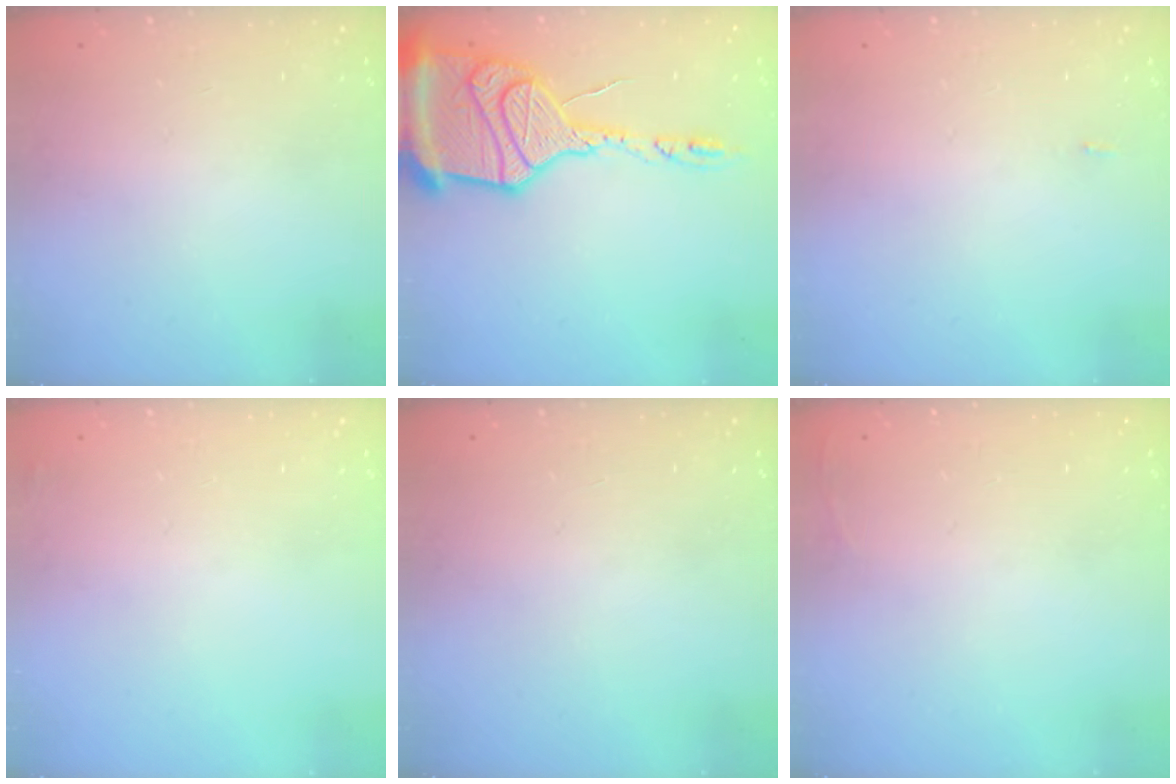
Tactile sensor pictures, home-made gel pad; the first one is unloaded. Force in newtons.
{"total": 23.1, "press": 22.5, "slide": 4.9}
{"total": 12.5, "press": 4.6, "slide": 11.7}
{"total": 2.3, "press": 2.2, "slide": 0.8}
{"total": 1.0, "press": 0.0, "slide": 1.0}
{"total": 2.7, "press": 2.6, "slide": 1.0}